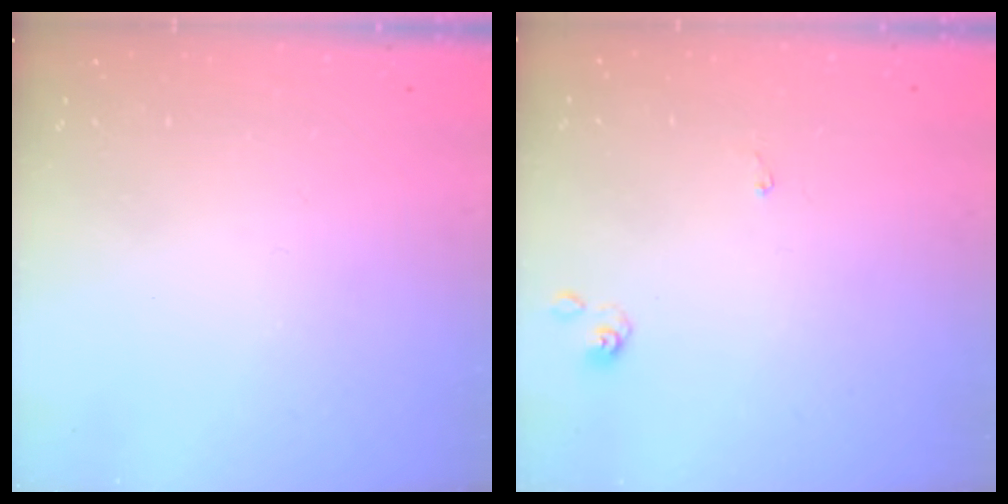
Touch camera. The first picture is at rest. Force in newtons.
{"total": 0.0}